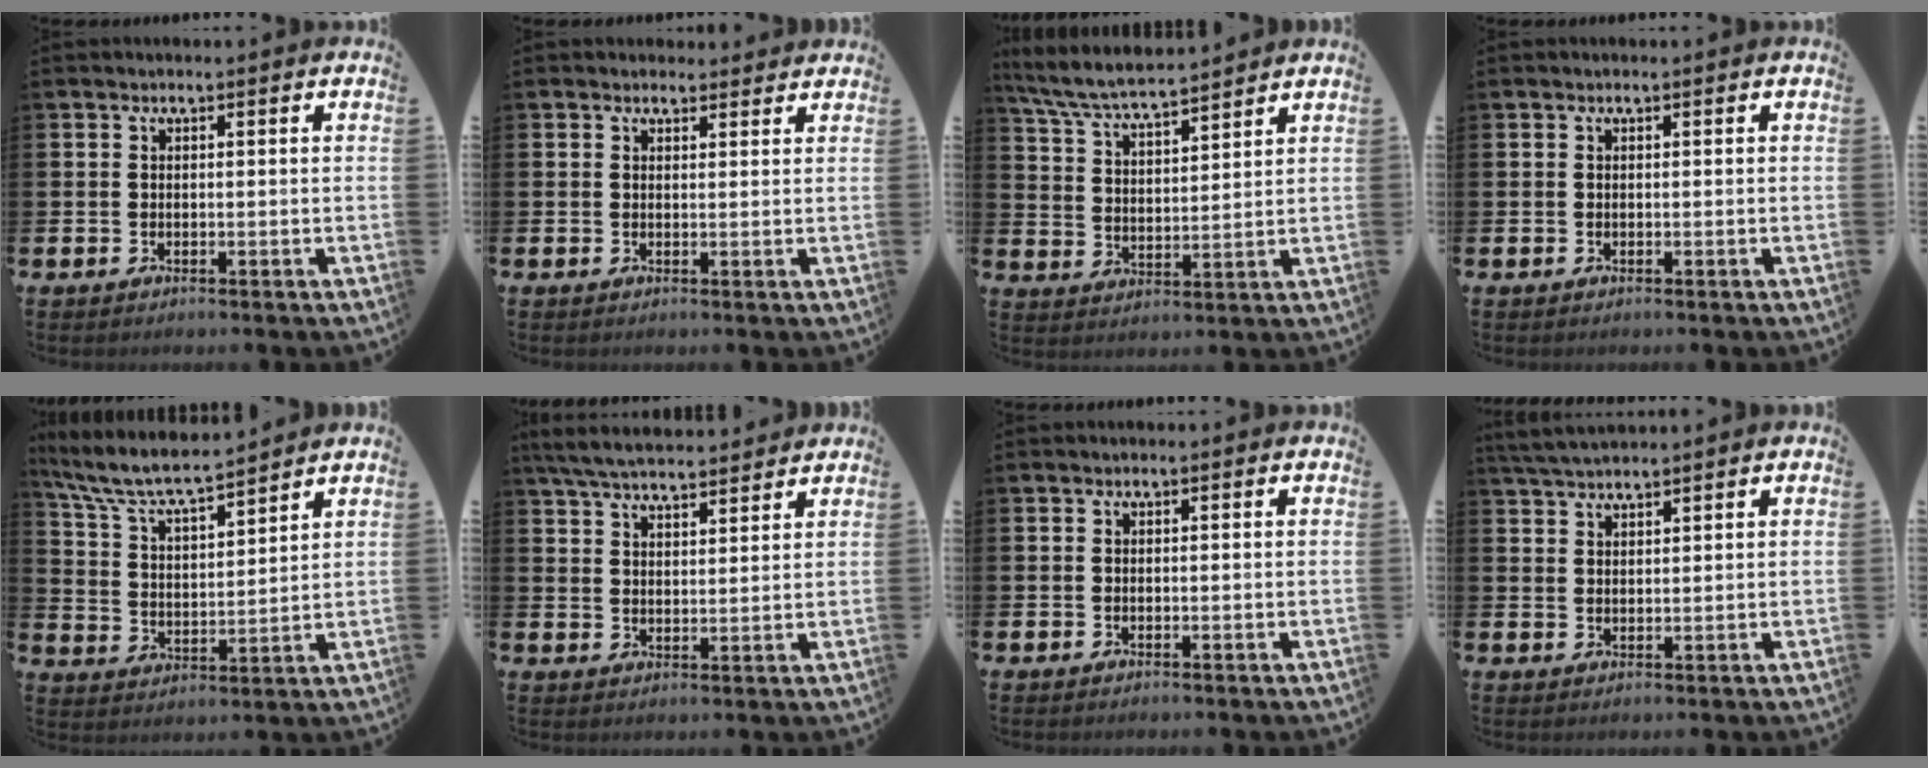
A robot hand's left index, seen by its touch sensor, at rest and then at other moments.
{"total": 1.7, "force": [1.5, 0.7, 0.0], "torque": [0.007, -0.002, 0.027]}
{"total": 6.5, "force": [6.2, 0.5, 1.8], "torque": [-0.066, -0.035, 0.110]}
{"total": 0.0}
{"total": 7.6, "force": [7.0, 0.8, 2.6], "torque": [-0.086, -0.047, 0.121]}
{"total": 5.8, "force": [5.6, 0.7, 1.3], "torque": [-0.049, -0.025, 0.102]}
{"total": 0.0}
{"total": 3.4, "force": [3.2, 0.4, 0.9], "torque": [-0.024, -0.010, 0.061]}